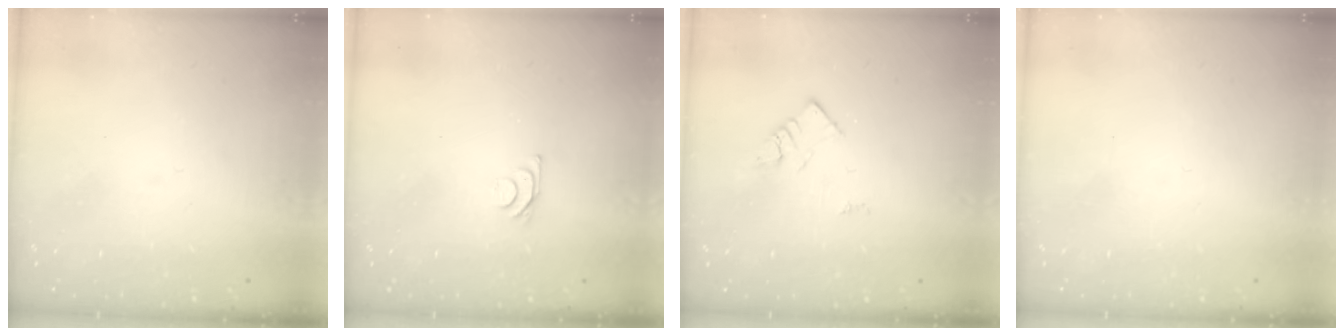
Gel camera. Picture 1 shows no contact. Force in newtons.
{"total": 5.1, "press": 5.0, "slide": 0.7}
{"total": 2.9, "press": 2.9, "slide": 0.2}
{"total": 1.7, "press": 1.7, "slide": 0.1}